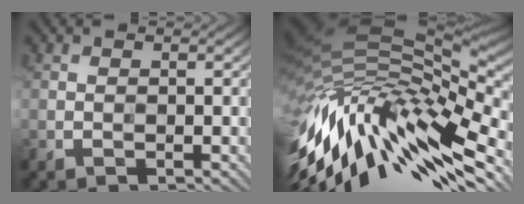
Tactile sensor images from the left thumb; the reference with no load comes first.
{"total": 15.9, "force": [-5.9, 5.9, 13.6], "torque": [-0.289, -0.018, -0.103]}